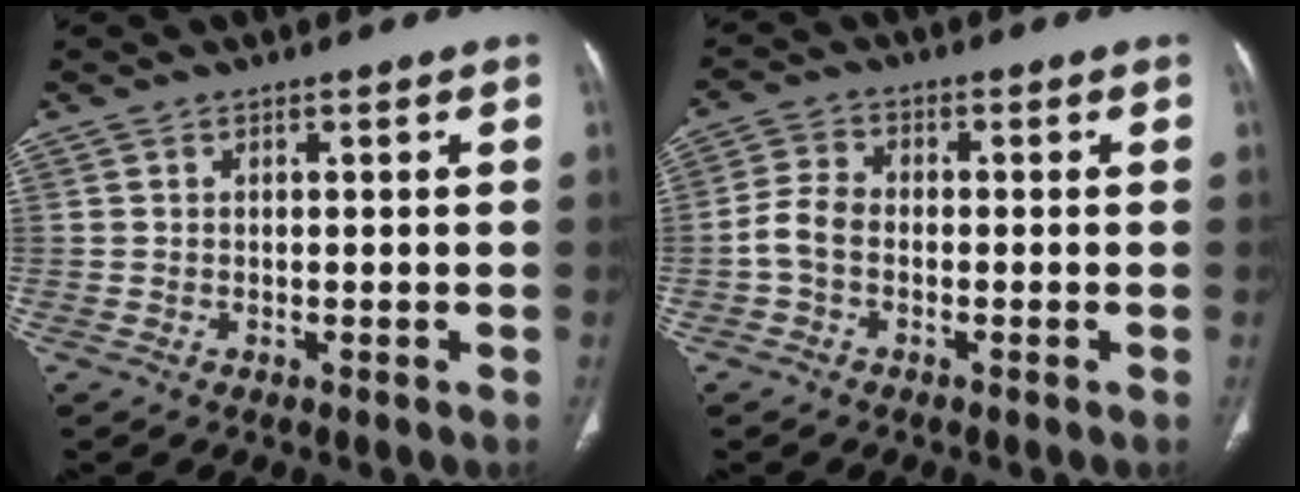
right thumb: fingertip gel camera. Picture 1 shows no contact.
{"total": 4.7, "force": [-1.3, 3.1, 3.2], "torque": [-0.065, 0.016, -0.035]}